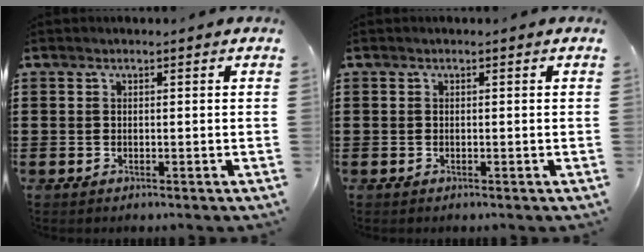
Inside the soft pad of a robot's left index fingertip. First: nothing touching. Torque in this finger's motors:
{"motor_torque": [0.00, 0.00, 0.00, 0.00]}